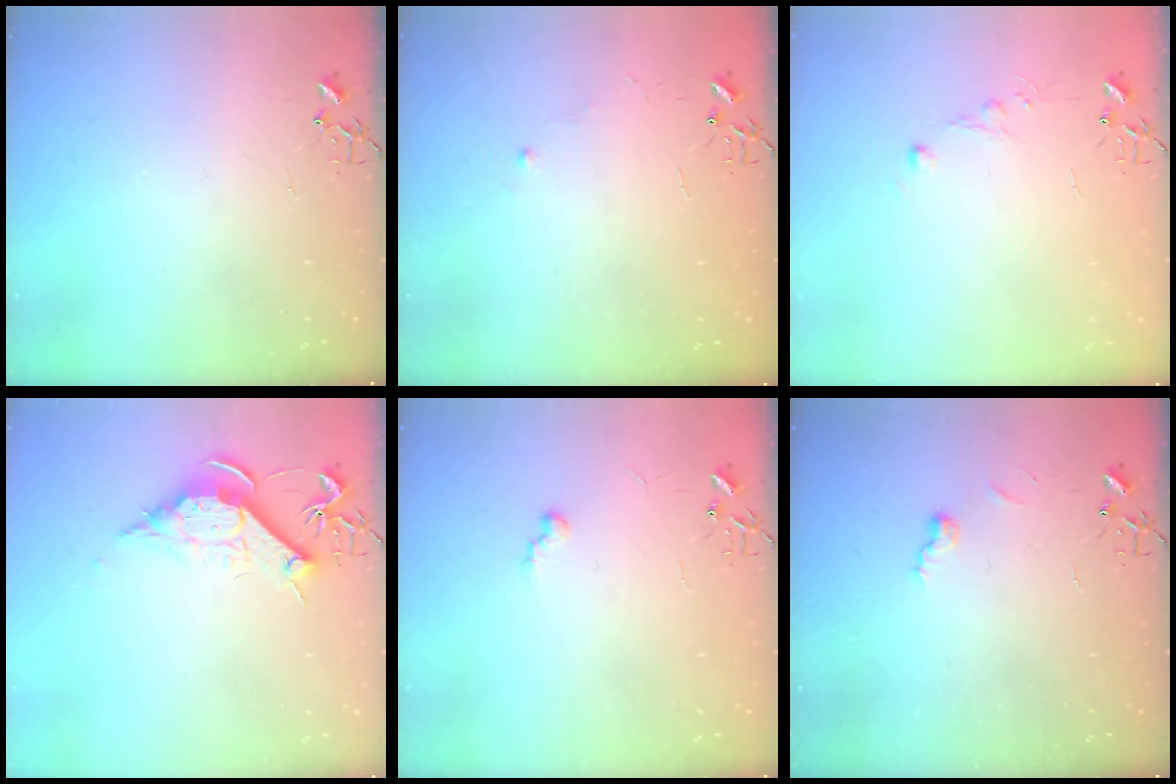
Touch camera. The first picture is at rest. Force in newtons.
{"total": 4.4, "press": 4.4, "slide": 0.6}
{"total": 4.4, "press": 4.4, "slide": 0.5}
{"total": 10.8, "press": 10.8, "slide": 0.1}
{"total": 5.3, "press": 5.3, "slide": 0.5}
{"total": 5.5, "press": 5.5, "slide": 0.6}